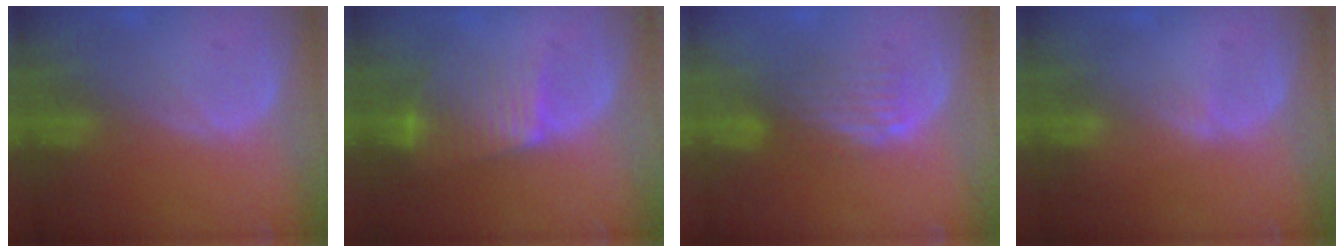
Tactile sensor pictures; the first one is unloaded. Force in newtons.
{"total": 7.3, "press": 6.4, "slide": 3.4}
{"total": 4.7, "press": 4.1, "slide": 2.4}
{"total": 0.8, "press": 0.8, "slide": 0.2}